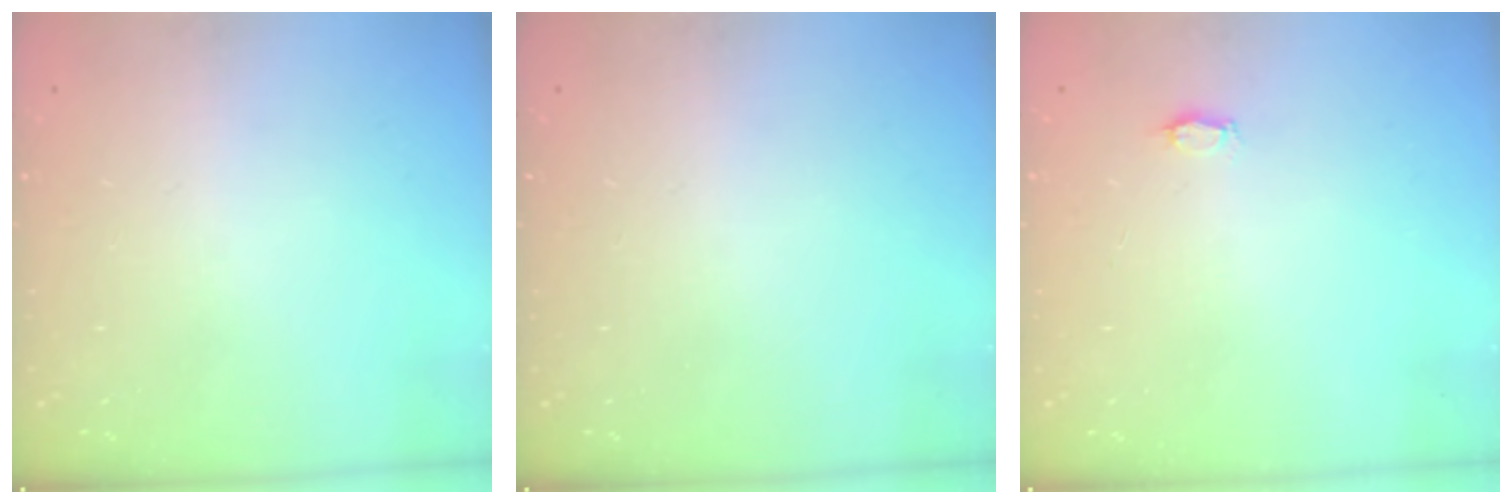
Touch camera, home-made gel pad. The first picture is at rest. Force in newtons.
{"total": 0.0}
{"total": 2.3, "press": 2.3, "slide": 0.3}